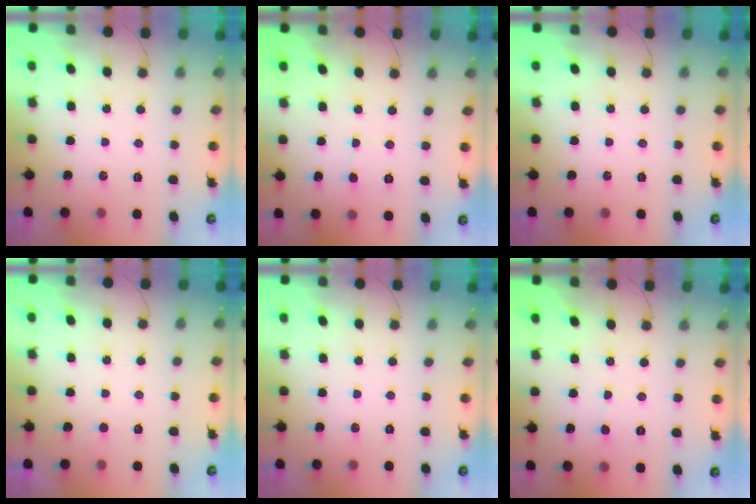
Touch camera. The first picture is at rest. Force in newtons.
{"total": 2.6, "press": 2.6, "slide": 0.2}
{"total": 0.0}
{"total": 1.6, "press": 1.6, "slide": 0.2}
{"total": 0.0}
{"total": 2.6, "press": 2.6, "slide": 0.2}